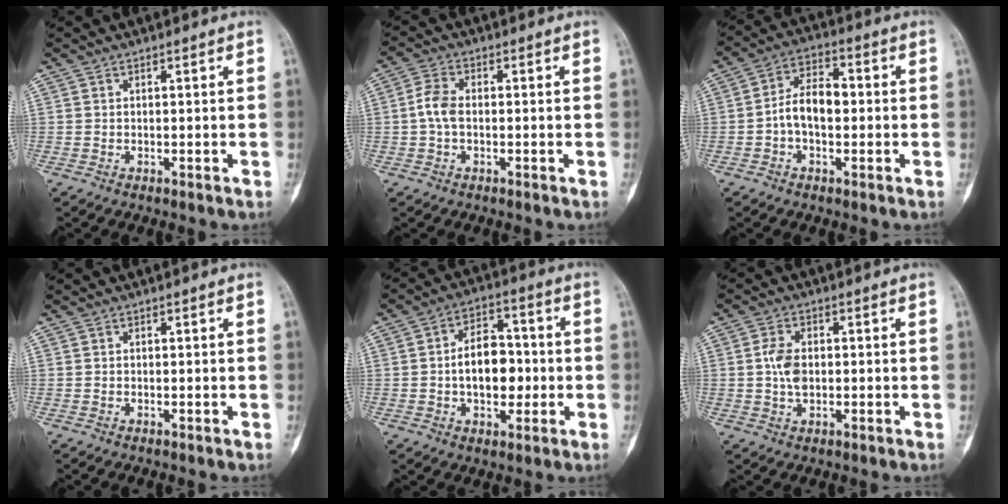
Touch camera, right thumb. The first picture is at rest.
{"total": 4.7, "force": [-0.3, 2.8, 3.7], "torque": [-0.082, 0.013, -0.011]}
{"total": 8.0, "force": [-0.8, 4.8, 6.4], "torque": [-0.103, 0.029, -0.024]}
{"total": 0.0}
{"total": 11.0, "force": [-0.9, 7.0, 8.4], "torque": [-0.097, 0.022, -0.020]}
{"total": 4.8, "force": [0.0, 3.0, 3.8], "torque": [-0.071, 0.006, -0.002]}